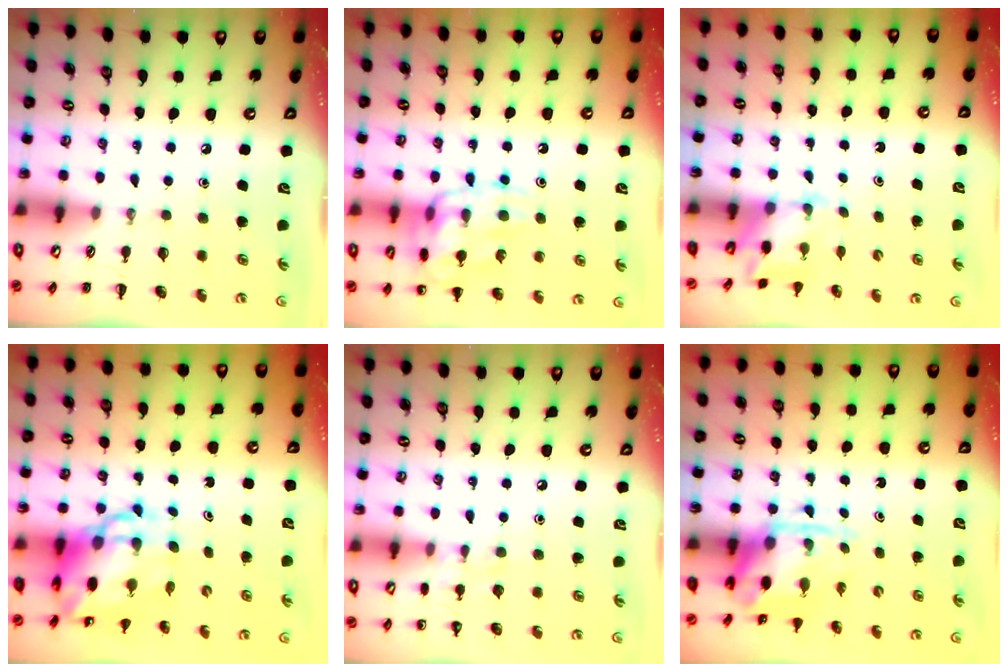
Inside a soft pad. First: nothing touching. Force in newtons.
{"total": 15.5, "press": 15.4, "slide": 1.7}
{"total": 2.0, "press": 1.9, "slide": 0.6}
{"total": 9.4, "press": 9.1, "slide": 2.4}
{"total": 6.2, "press": 5.9, "slide": 1.9}
{"total": 3.8, "press": 3.7, "slide": 0.8}